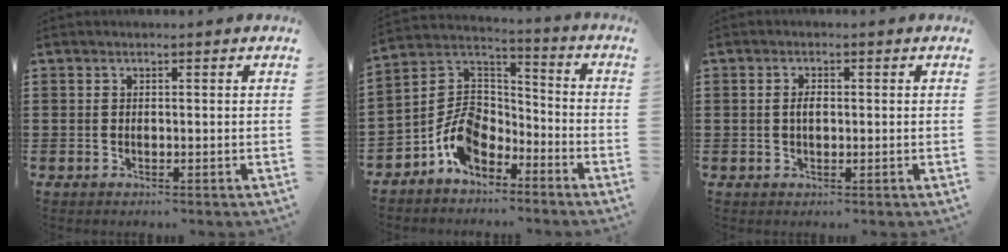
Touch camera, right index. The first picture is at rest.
{"total": 8.5, "force": [-4.7, 5.7, 4.1], "torque": [-0.108, 0.008, -0.096]}
{"total": 1.9, "force": [-0.2, 0.8, 1.7], "torque": [-0.033, 0.004, -0.006]}